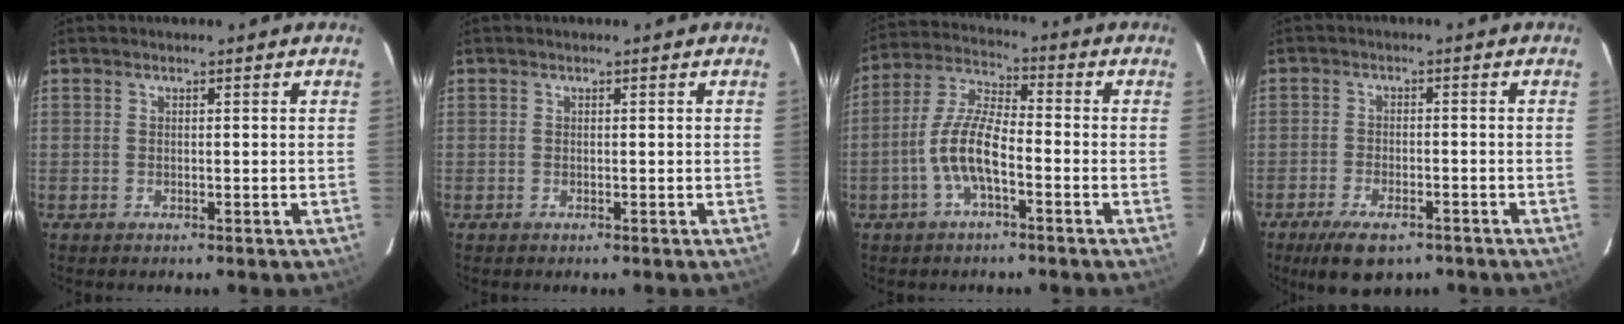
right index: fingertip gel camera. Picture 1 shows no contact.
{"total": 0.0}
{"total": 9.3, "force": [-3.4, 2.8, 8.2], "torque": [-0.178, 0.008, -0.068]}
{"total": 8.8, "force": [-6.2, 3.5, 5.2], "torque": [-0.119, -0.016, -0.099]}